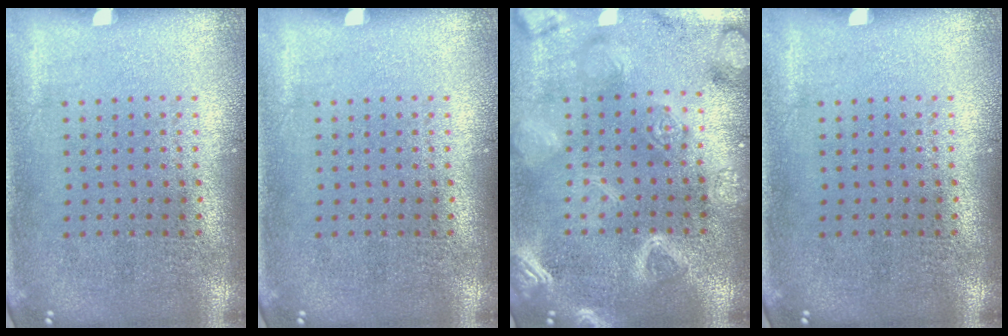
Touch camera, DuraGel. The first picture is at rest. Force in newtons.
{"total": 0.0}
{"total": 3.2, "press": 3.2, "slide": 0.2}
{"total": 0.0}